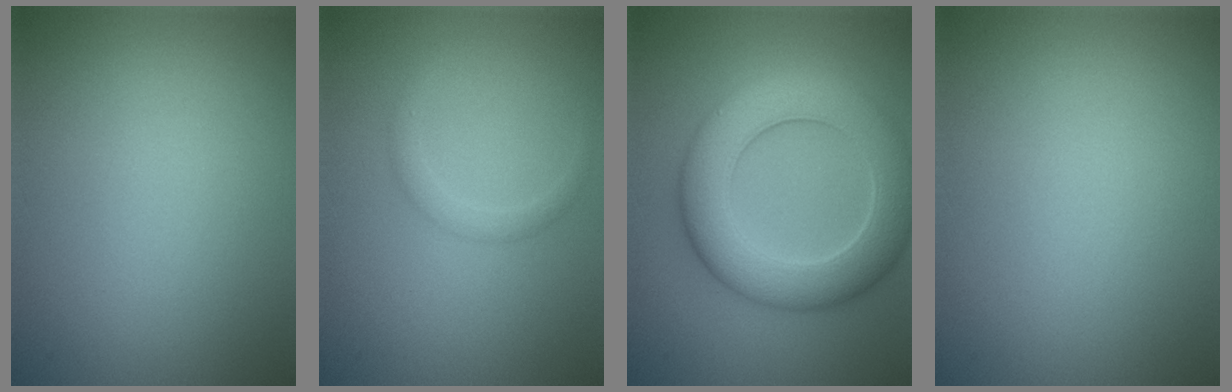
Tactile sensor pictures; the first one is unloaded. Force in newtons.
{"total": 1.4, "press": 1.4, "slide": 0.1}
{"total": 8.4, "press": 8.4, "slide": 0.3}
{"total": 0.0}